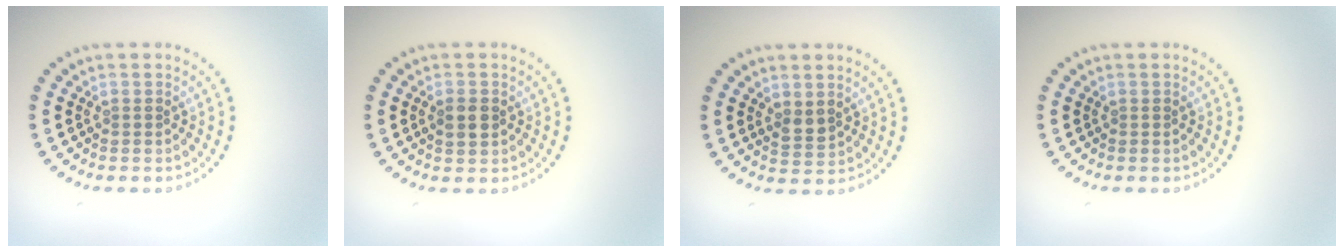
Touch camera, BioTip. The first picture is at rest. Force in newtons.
{"total": 1.9, "press": 1.9, "slide": 0.2}
{"total": 1.5, "press": 1.4, "slide": 0.6}
{"total": 0.0}